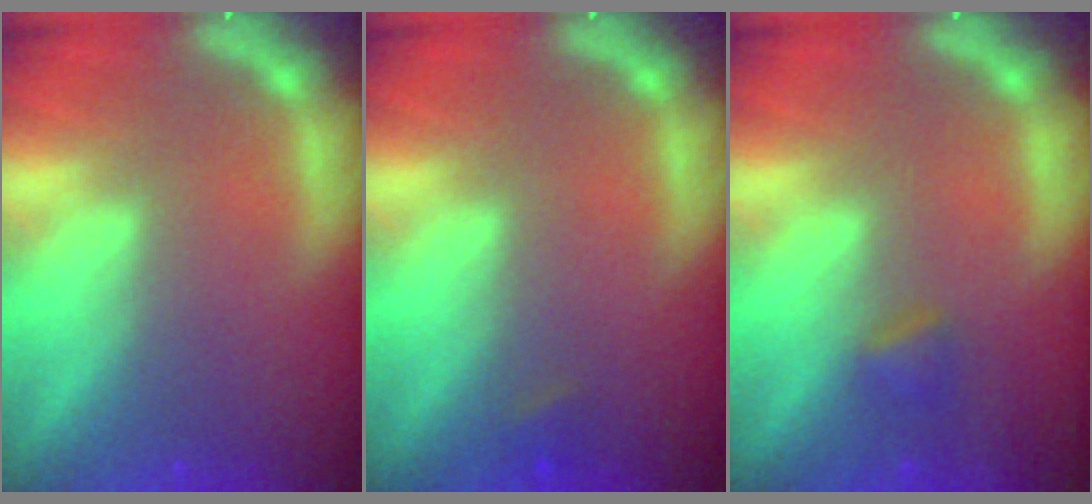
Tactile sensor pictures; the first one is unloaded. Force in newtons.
{"total": 0.9}
{"total": 1.4}